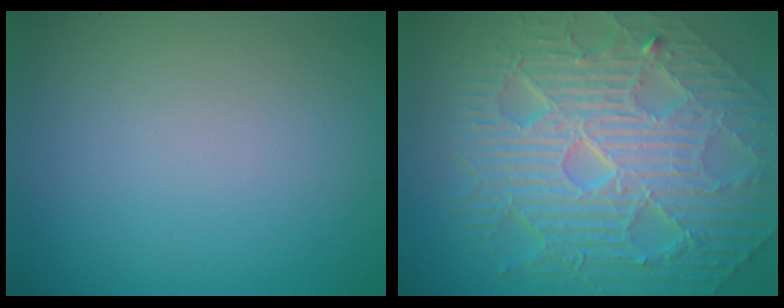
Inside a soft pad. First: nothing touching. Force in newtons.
{"total": 11.7, "press": 7.8, "slide": 8.8}